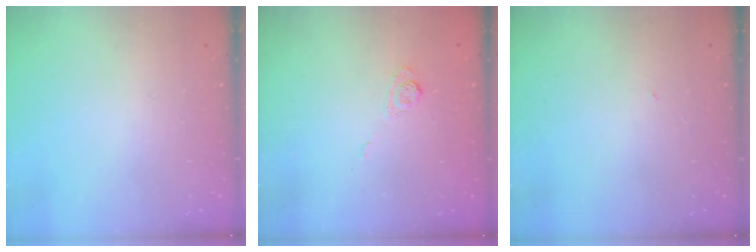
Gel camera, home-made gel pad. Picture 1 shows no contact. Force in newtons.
{"total": 3.2, "press": 2.8, "slide": 1.5}
{"total": 0.6, "press": 0.6, "slide": 0.1}